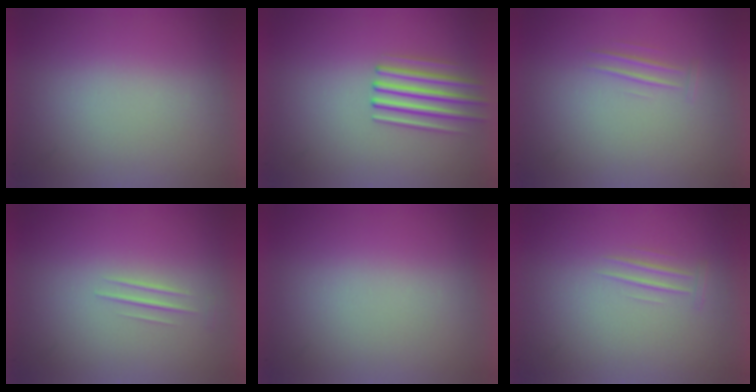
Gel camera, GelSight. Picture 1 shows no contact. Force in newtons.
{"total": 2.6}
{"total": 1.1}
{"total": 1.0}
{"total": 0.0}
{"total": 1.0}